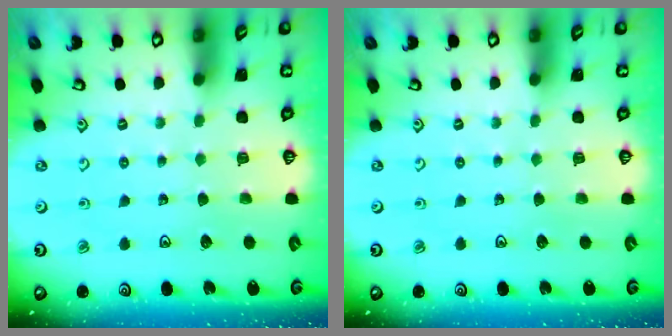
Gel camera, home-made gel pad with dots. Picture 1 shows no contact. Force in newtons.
{"total": 0.0}